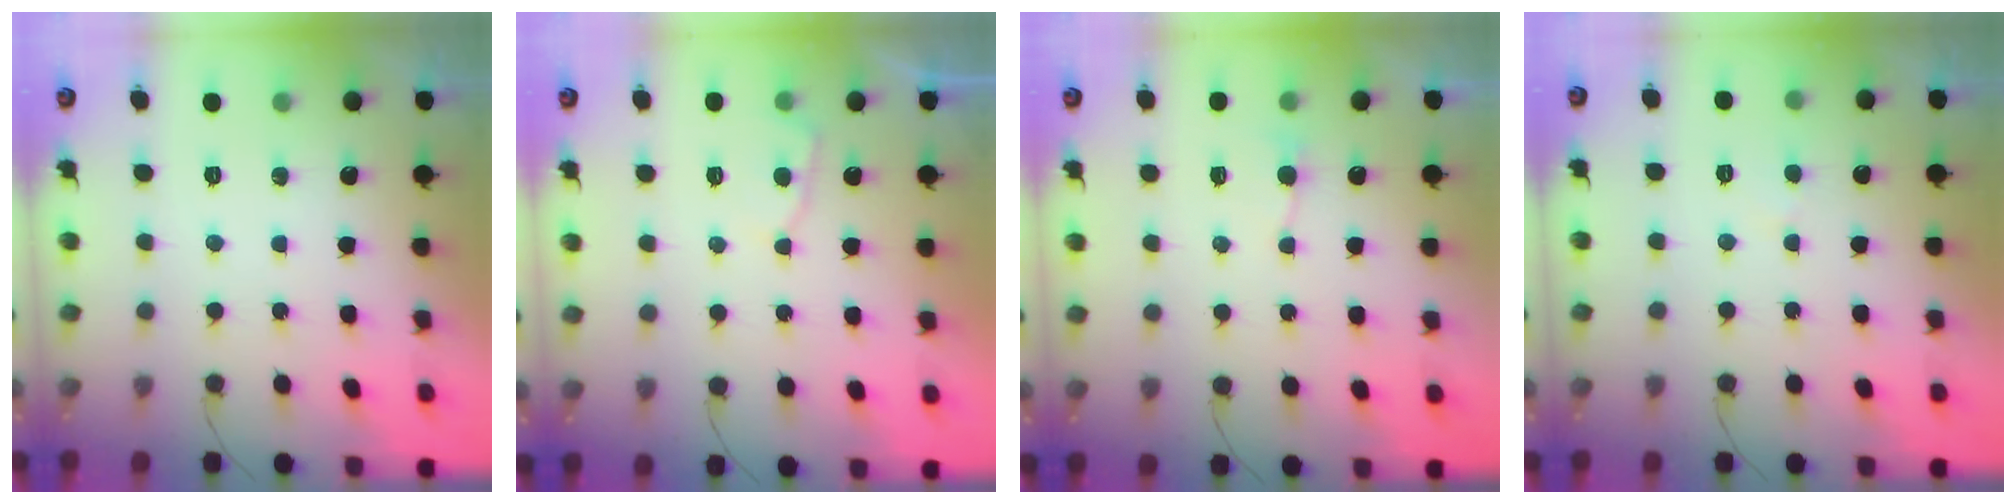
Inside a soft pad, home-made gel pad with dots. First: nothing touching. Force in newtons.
{"total": 3.4, "press": 3.4, "slide": 0.4}
{"total": 2.7, "press": 2.7, "slide": 0.3}
{"total": 3.5, "press": 3.5, "slide": 0.3}